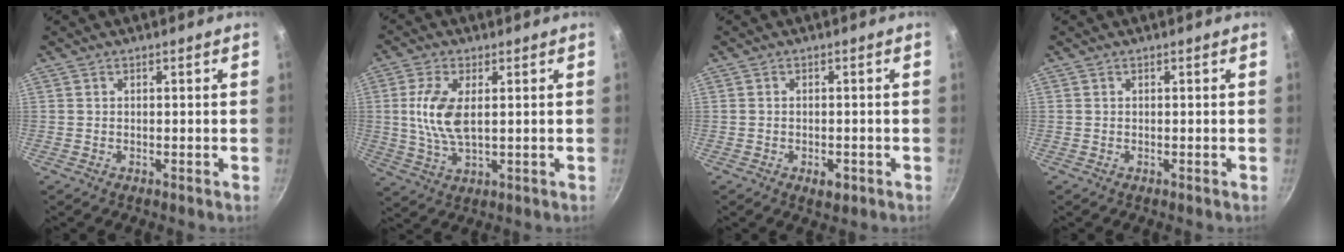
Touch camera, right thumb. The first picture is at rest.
{"total": 8.7, "force": [1.3, 4.2, 7.5], "torque": [-0.153, -0.002, 0.027]}
{"total": 2.8, "force": [-1.2, 1.6, 2.0], "torque": [-0.026, 0.004, -0.015]}
{"total": 0.0}